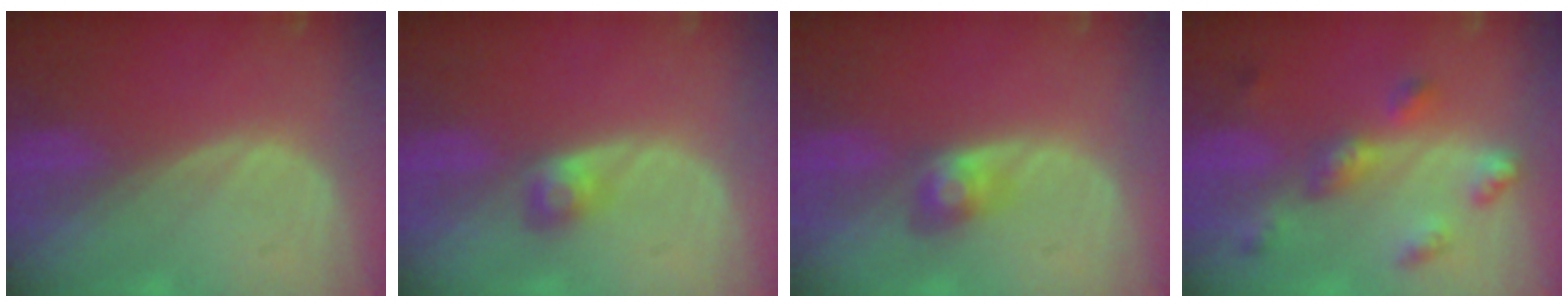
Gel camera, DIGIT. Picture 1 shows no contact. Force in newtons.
{"total": 2.5, "press": 2.4, "slide": 0.7}
{"total": 2.9, "press": 2.9, "slide": 0.0}
{"total": 6.5, "press": 5.9, "slide": 2.7}